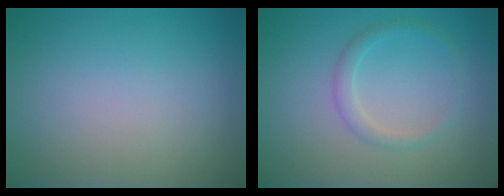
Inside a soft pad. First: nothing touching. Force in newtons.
{"total": 1.5, "press": 1.5, "slide": 0.1}